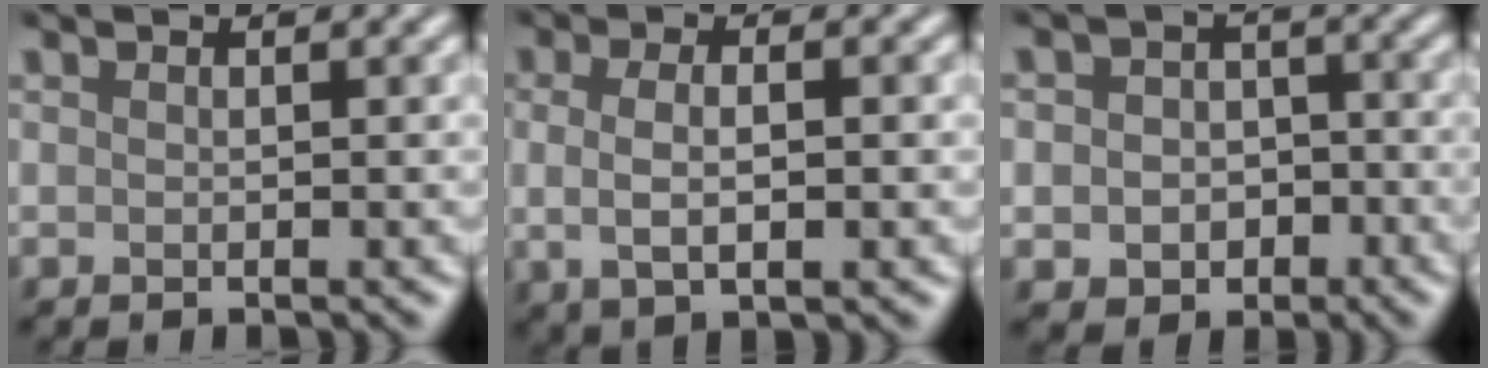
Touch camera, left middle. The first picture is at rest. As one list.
[{"total": 3.5, "force": [0.0, 1.3, 3.2], "torque": [-0.067, -0.004, 0.003]}, {"total": 4.3, "force": [-1.0, 3.7, 2.1], "torque": [-0.015, -0.009, -0.026]}]